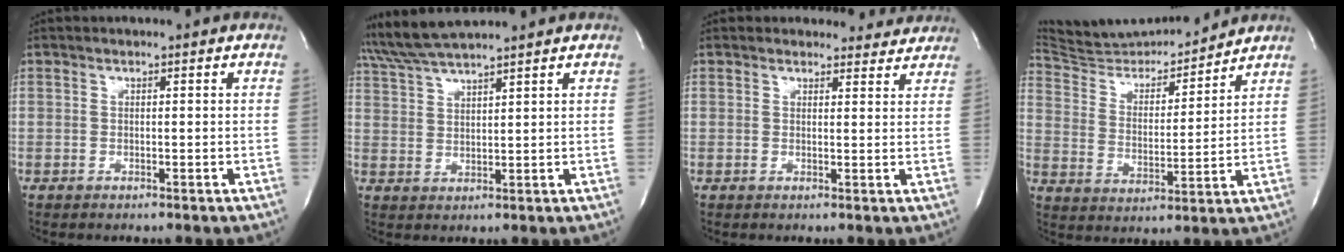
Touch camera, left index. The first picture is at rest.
{"total": 7.1, "force": [6.5, -0.9, 2.6], "torque": [-0.061, 0.020, 0.129]}
{"total": 4.4, "force": [4.1, 1.7, -0.6], "torque": [0.021, -0.009, 0.030]}
{"total": 15.5, "force": [15.1, 1.9, 3.2], "torque": [-0.057, -0.001, 0.255]}